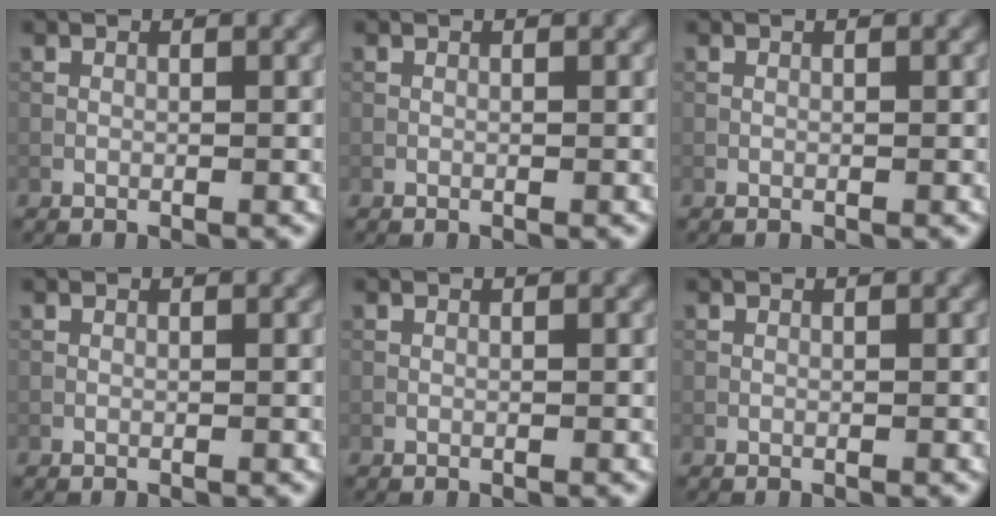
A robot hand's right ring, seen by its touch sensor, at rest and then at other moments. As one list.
[{"total": 0.0}, {"total": 0.0}, {"total": 0.0}, {"total": 0.0}, {"total": 0.0}]